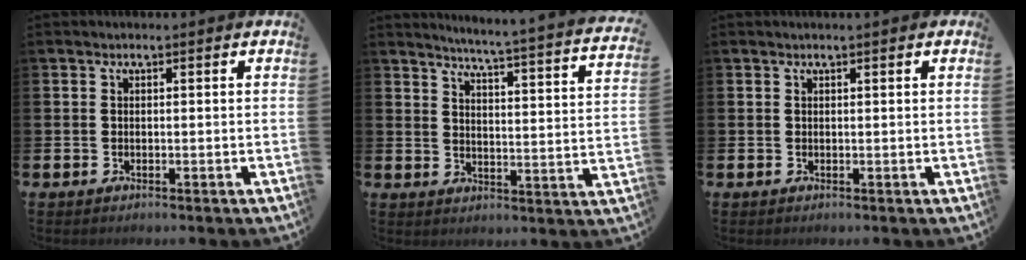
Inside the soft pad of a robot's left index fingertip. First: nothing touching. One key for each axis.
{"total": 4.4, "fx": 4.0, "fy": -0.6, "fz": 1.6, "tx": -0.046, "ty": -0.046, "tz": 0.059}
{"total": 0.6, "fx": 0.4, "fy": 0.0, "fz": 0.4, "tx": 0.002, "ty": -0.001, "tz": 0.005}